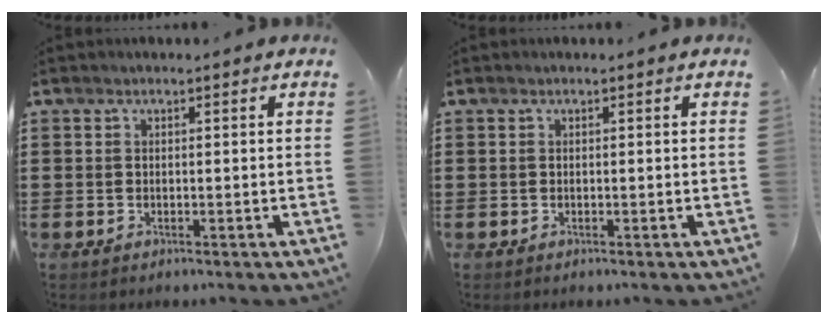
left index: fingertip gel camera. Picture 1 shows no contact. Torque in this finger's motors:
{"motor_torque": [0.00, 0.00, -0.01, 0.01]}